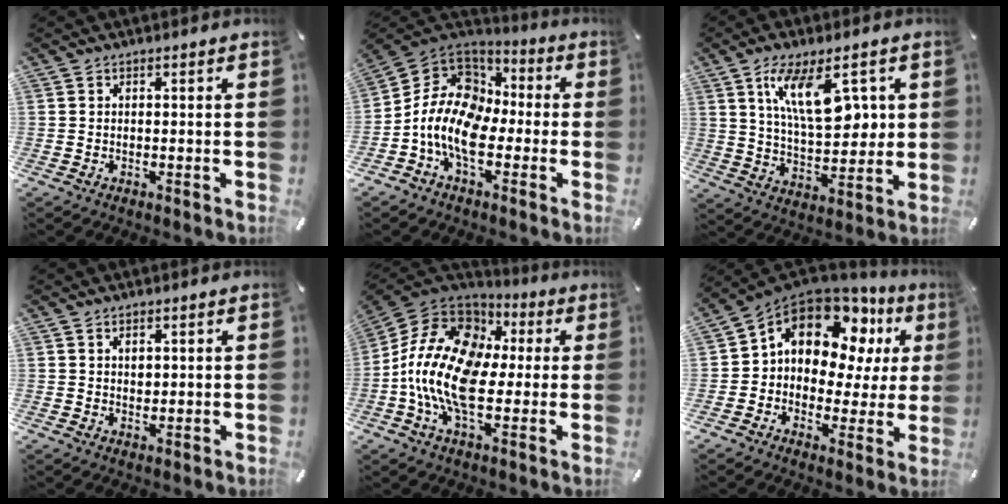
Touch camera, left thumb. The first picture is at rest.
{"total": 13.2, "force": [-5.7, 8.9, 7.9], "torque": [-0.179, 0.024, -0.110]}
{"total": 15.6, "force": [6.5, 7.3, 12.2], "torque": [-0.196, -0.013, 0.111]}
{"total": 1.9, "force": [0.8, 1.3, 1.1], "torque": [-0.016, 0.000, 0.013]}
{"total": 16.3, "force": [-3.6, 10.5, 11.9], "torque": [-0.250, 0.016, -0.067]}
{"total": 14.5, "force": [7.1, 9.5, 8.3], "torque": [-0.149, -0.051, 0.123]}